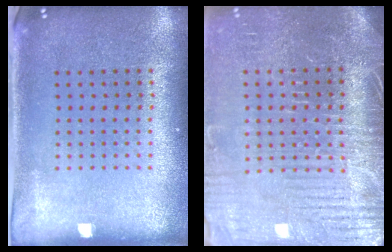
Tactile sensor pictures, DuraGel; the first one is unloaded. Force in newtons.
{"total": 4.1, "press": 3.7, "slide": 1.6}